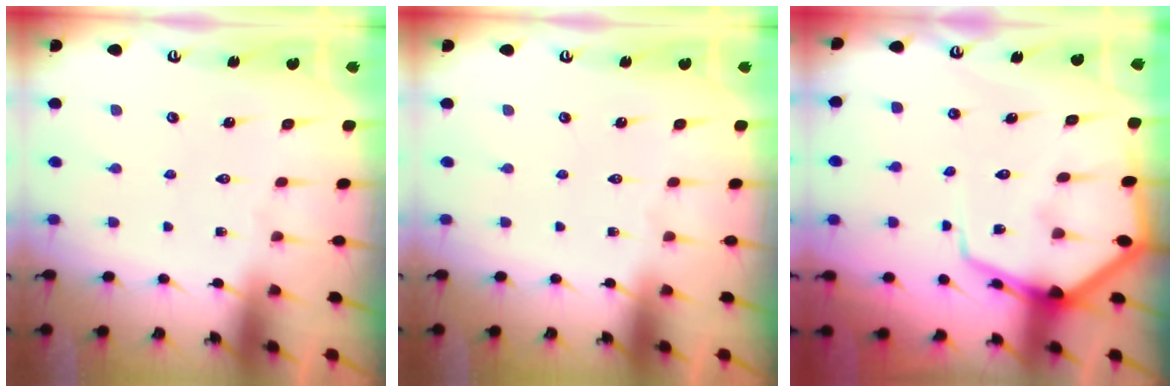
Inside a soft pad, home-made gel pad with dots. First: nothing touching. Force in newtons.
{"total": 0.0}
{"total": 9.7, "press": 9.7, "slide": 1.0}